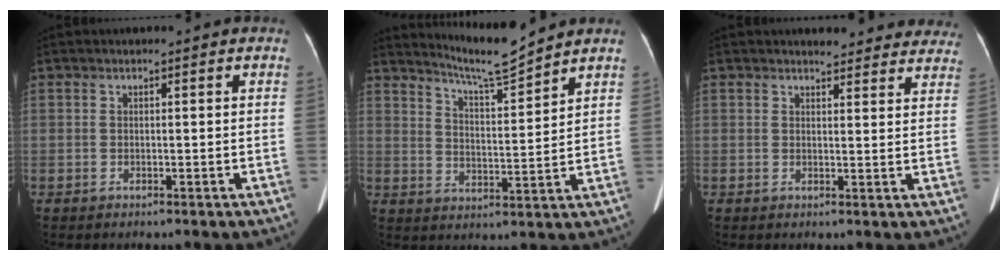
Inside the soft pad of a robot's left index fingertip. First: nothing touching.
{"total": 7.3, "force": [7.0, -1.4, 1.6], "torque": [-0.042, -0.020, 0.127]}
{"total": 12.0, "force": [11.2, 3.1, 2.7], "torque": [0.005, -0.013, 0.105]}